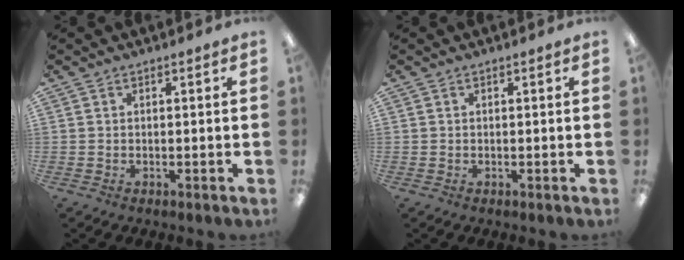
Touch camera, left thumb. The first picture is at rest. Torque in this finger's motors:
{"motor_torque": [-0.09, -0.05, 0.12, -0.13, 0.00]}